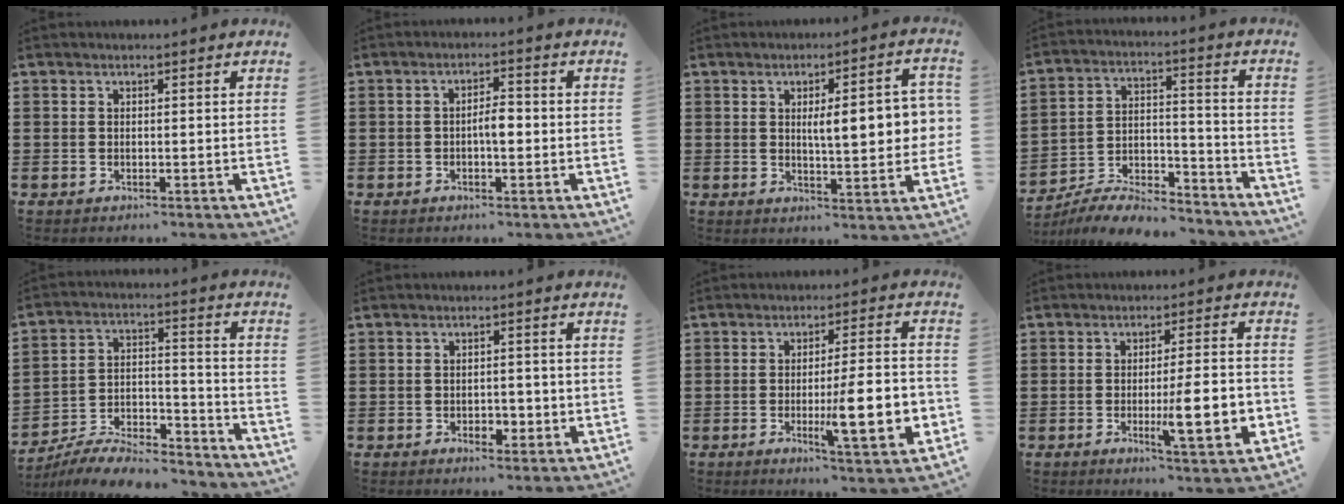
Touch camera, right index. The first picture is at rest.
{"total": 3.0, "force": [-0.5, 1.0, 2.8], "torque": [-0.050, 0.006, -0.011]}
{"total": 8.4, "force": [1.0, 2.2, 8.0], "torque": [-0.116, -0.006, 0.007]}
{"total": 8.4, "force": [-7.9, 1.6, 2.6], "torque": [-0.040, 0.018, -0.152]}
{"total": 8.8, "force": [-8.2, 1.6, 2.9], "torque": [-0.051, 0.017, -0.159]}
{"total": 2.6, "force": [-0.9, 1.5, 1.9], "torque": [-0.037, 0.001, -0.018]}
{"total": 12.4, "force": [-2.7, 2.5, 11.9], "torque": [-0.179, -0.010, -0.043]}
{"total": 10.7, "force": [-2.4, 2.1, 10.2], "torque": [-0.153, -0.013, -0.037]}